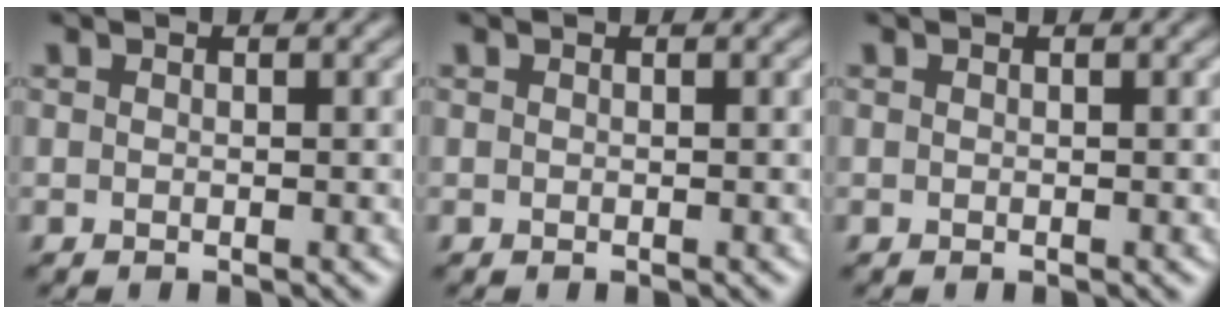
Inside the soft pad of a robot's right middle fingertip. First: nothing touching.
{"total": 0.0}
{"total": 0.0}